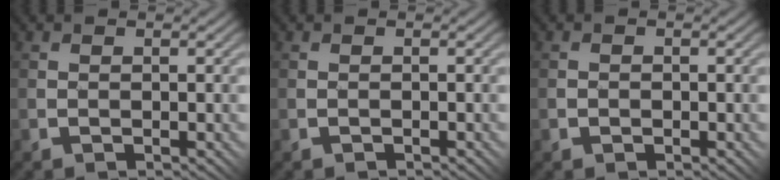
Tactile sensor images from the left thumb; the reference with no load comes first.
{"total": 0.0}
{"total": 0.6, "force": [-0.3, 0.5, 0.0], "torque": [0.006, 0.002, -0.005]}